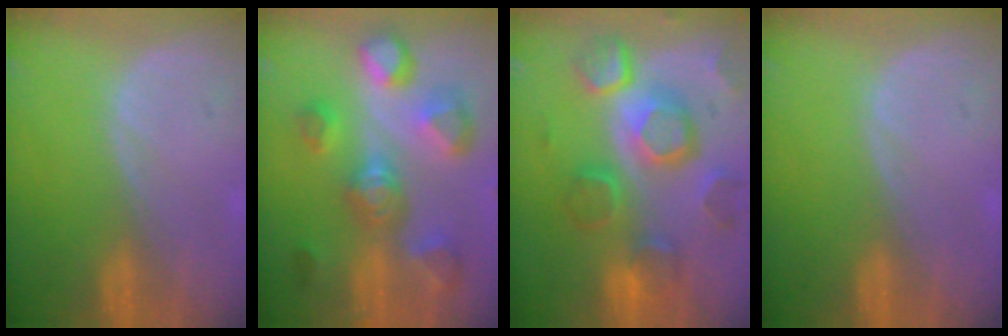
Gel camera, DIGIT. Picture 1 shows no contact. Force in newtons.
{"total": 11.0, "press": 9.9, "slide": 4.9}
{"total": 12.4, "press": 10.7, "slide": 6.1}
{"total": 0.0}